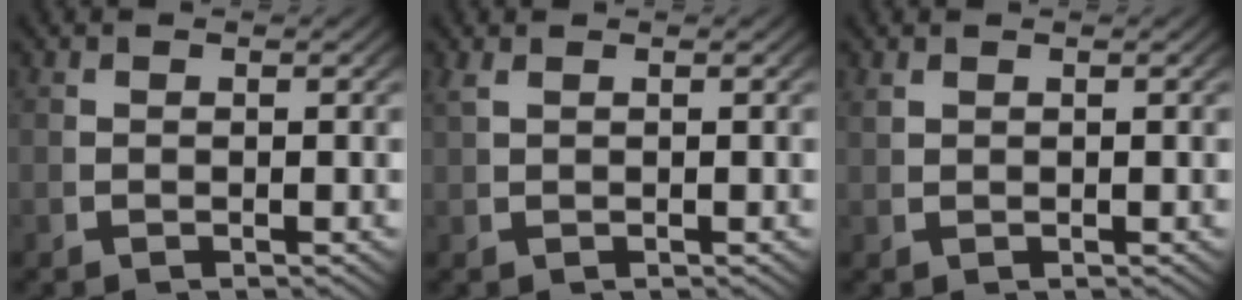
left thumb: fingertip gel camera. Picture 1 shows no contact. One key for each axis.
{"total": 0.8, "fx": 0.7, "fy": -0.1, "fz": 0.5, "tx": -0.017, "ty": 0.000, "tz": 0.021}
{"total": 0.8, "fx": 0.7, "fy": 0.0, "fz": 0.2, "tx": -0.006, "ty": 0.000, "tz": 0.021}